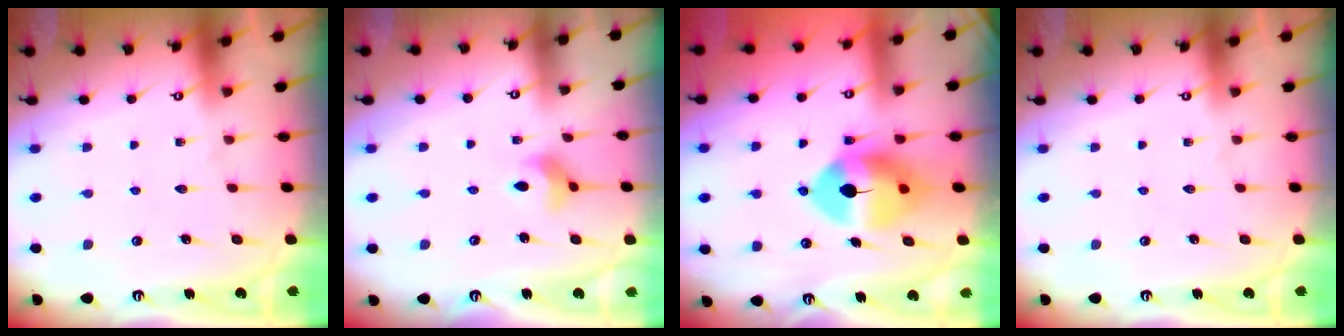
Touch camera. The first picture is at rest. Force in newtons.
{"total": 5.7, "press": 5.6, "slide": 1.0}
{"total": 11.4, "press": 11.2, "slide": 1.8}
{"total": 0.0}